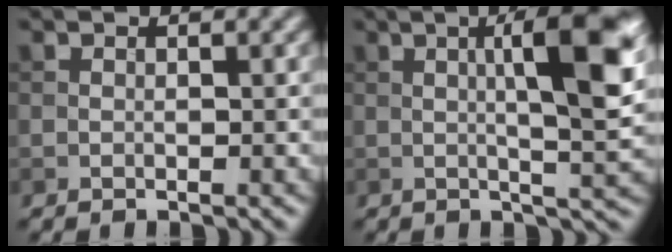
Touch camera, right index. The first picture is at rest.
{"total": 9.2, "force": [1.7, 1.9, 8.8], "torque": [-0.116, 0.014, 0.024]}